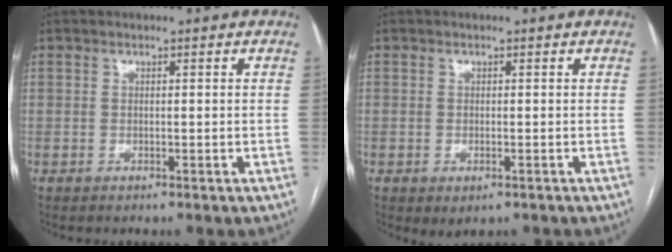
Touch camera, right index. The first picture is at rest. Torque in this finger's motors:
{"motor_torque": [0.81, -0.52, 0.15, 0.01]}